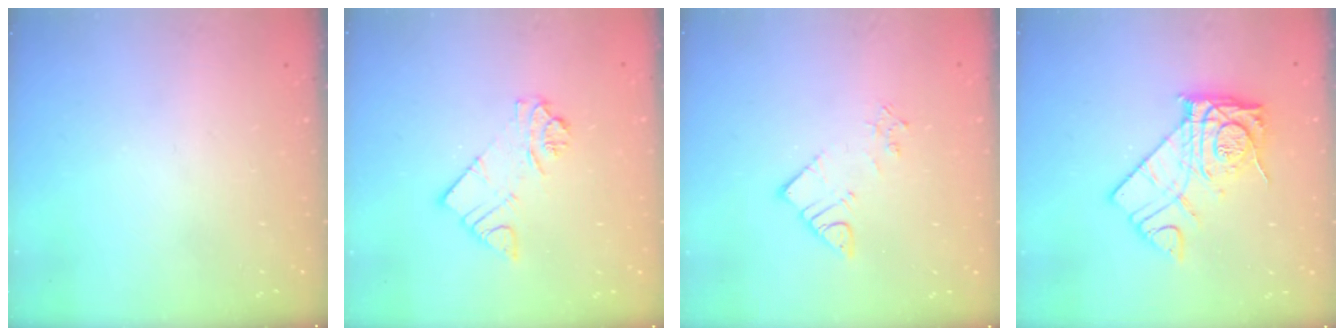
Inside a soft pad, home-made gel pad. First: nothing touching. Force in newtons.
{"total": 7.8, "press": 7.8, "slide": 0.8}
{"total": 5.7, "press": 5.7, "slide": 0.2}
{"total": 13.2, "press": 13.1, "slide": 1.3}